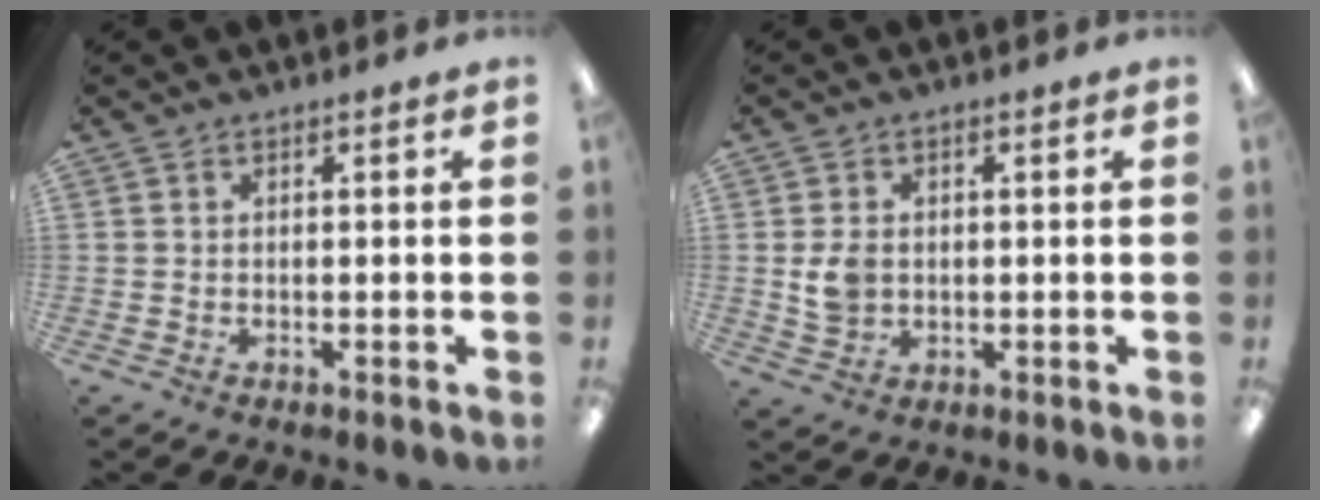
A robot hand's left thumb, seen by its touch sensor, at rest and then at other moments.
{"total": 4.8, "force": [0.3, 3.8, 3.1], "torque": [-0.047, 0.000, 0.002]}